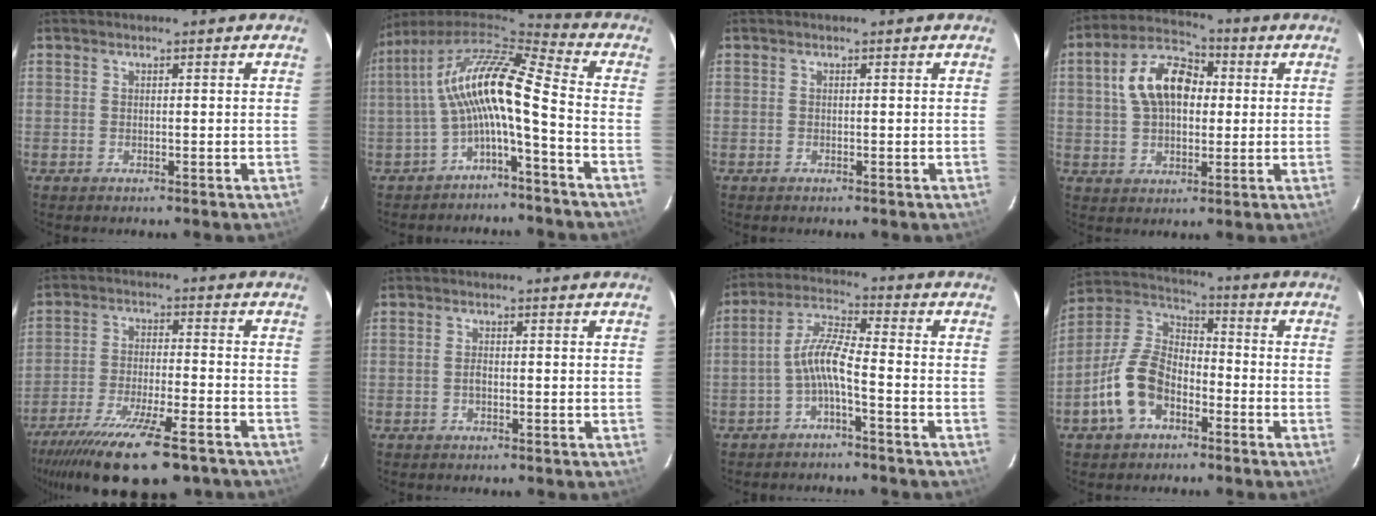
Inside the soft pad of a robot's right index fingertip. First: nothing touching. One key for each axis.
{"total": 12.3, "fx": -1.7, "fy": 1.7, "fz": 12.1, "tx": -0.232, "ty": 0.020, "tz": -0.035}
{"total": 0.0}
{"total": 12.1, "fx": 2.0, "fy": 7.7, "fz": 9.1, "tx": -0.173, "ty": 0.034, "tz": 0.030}
{"total": 19.2, "fx": -14.4, "fy": 4.5, "fz": 11.9, "tx": -0.235, "ty": -0.045, "tz": -0.232}
{"total": 0.9, "fx": -0.2, "fy": 0.4, "fz": 0.7, "tx": -0.015, "ty": 0.002, "tz": -0.004}
{"total": 6.0, "fx": -2.7, "fy": 0.7, "fz": 5.3, "tx": -0.126, "ty": 0.018, "tz": -0.052}
{"total": 12.3, "fx": -5.8, "fy": 7.8, "fz": 7.5, "tx": -0.161, "ty": 0.021, "tz": -0.109}